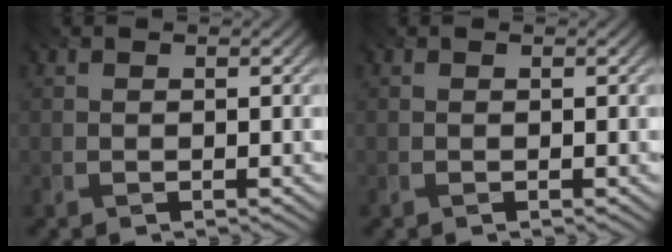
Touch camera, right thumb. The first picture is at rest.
{"total": 0.0}